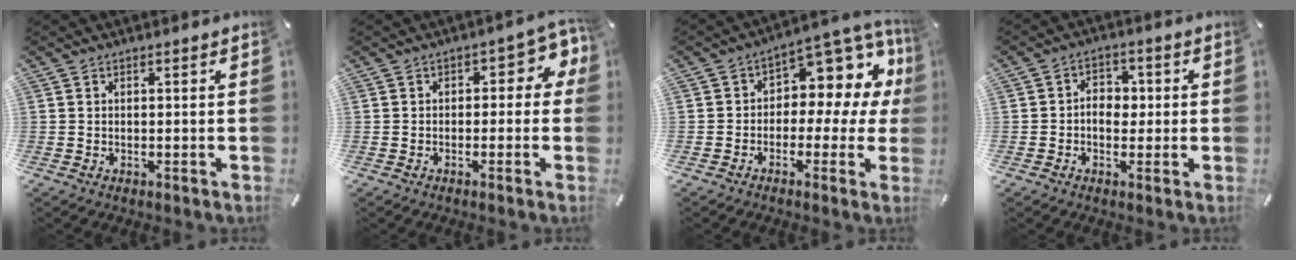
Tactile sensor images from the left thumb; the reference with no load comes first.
{"total": 5.4, "force": [0.4, 3.3, 4.3], "torque": [-0.053, 0.003, 0.000]}
{"total": 9.8, "force": [3.3, 6.2, 6.9], "torque": [-0.091, -0.033, 0.055]}
{"total": 5.3, "force": [-0.6, 4.0, 3.4], "torque": [-0.050, 0.006, -0.014]}